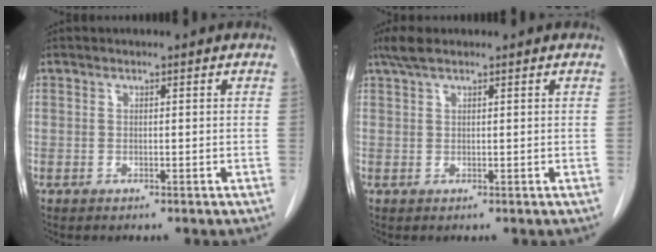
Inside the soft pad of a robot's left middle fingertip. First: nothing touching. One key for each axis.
{"total": 2.8, "fx": 2.1, "fy": 0.7, "fz": 1.8, "tx": -0.042, "ty": 0.016, "tz": 0.044}